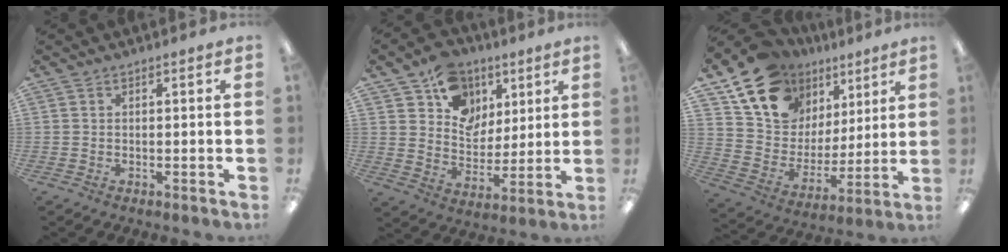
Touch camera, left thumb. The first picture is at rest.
{"total": 13.1, "force": [7.7, 10.1, 3.3], "torque": [-0.057, -0.048, 0.146]}
{"total": 16.6, "force": [11.3, 11.1, 4.9], "torque": [-0.104, -0.074, 0.215]}